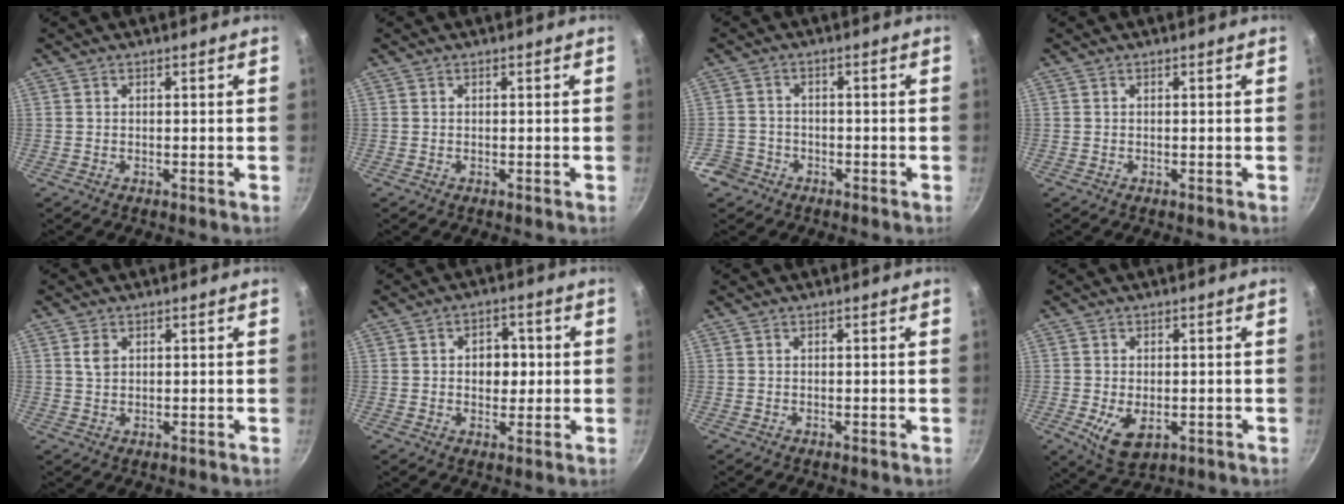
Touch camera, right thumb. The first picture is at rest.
{"total": 0.0}
{"total": 5.1, "force": [-2.9, 4.0, 1.1], "torque": [-0.013, 0.040, -0.052]}
{"total": 0.0}
{"total": 2.5, "force": [0.9, 1.7, 1.5], "torque": [-0.025, -0.002, 0.018]}
{"total": 6.0, "force": [0.5, 4.4, 4.0], "torque": [-0.025, 0.005, 0.003]}
{"total": 0.0}
{"total": 7.1, "force": [-1.6, 4.3, 5.4], "torque": [-0.087, -0.014, -0.015]}